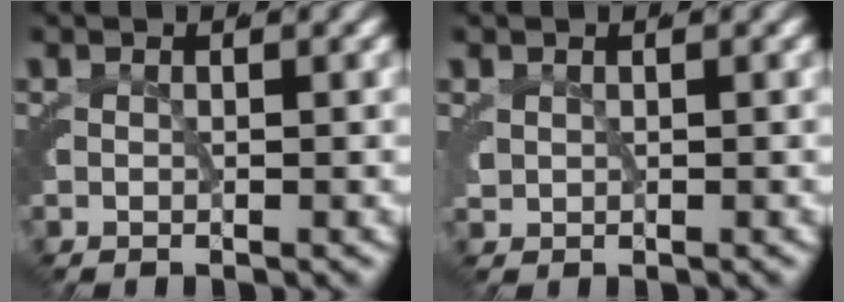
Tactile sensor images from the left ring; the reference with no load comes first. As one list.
[{"total": 1.1, "force": [0.9, 0.3, 0.5], "torque": [-0.021, -0.003, 0.022]}]